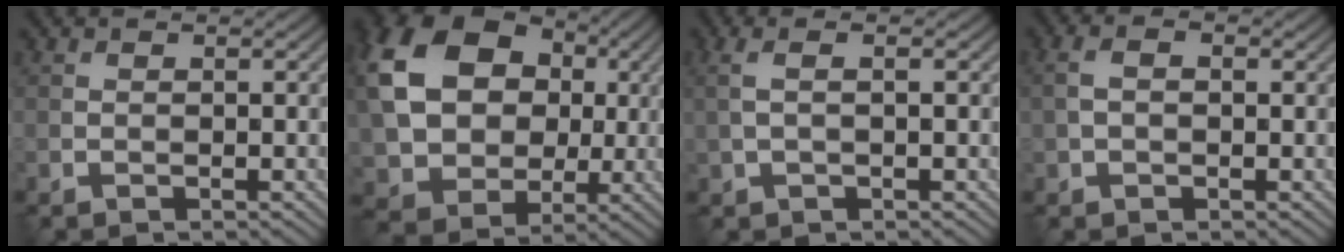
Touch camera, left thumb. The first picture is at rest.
{"total": 16.6, "force": [2.9, 13.1, 9.8], "torque": [-0.232, 0.013, 0.053]}
{"total": 2.4, "force": [0.3, 0.6, 2.3], "torque": [-0.053, 0.007, 0.004]}
{"total": 2.5, "force": [0.3, 1.5, 2.0], "torque": [-0.043, 0.004, 0.004]}